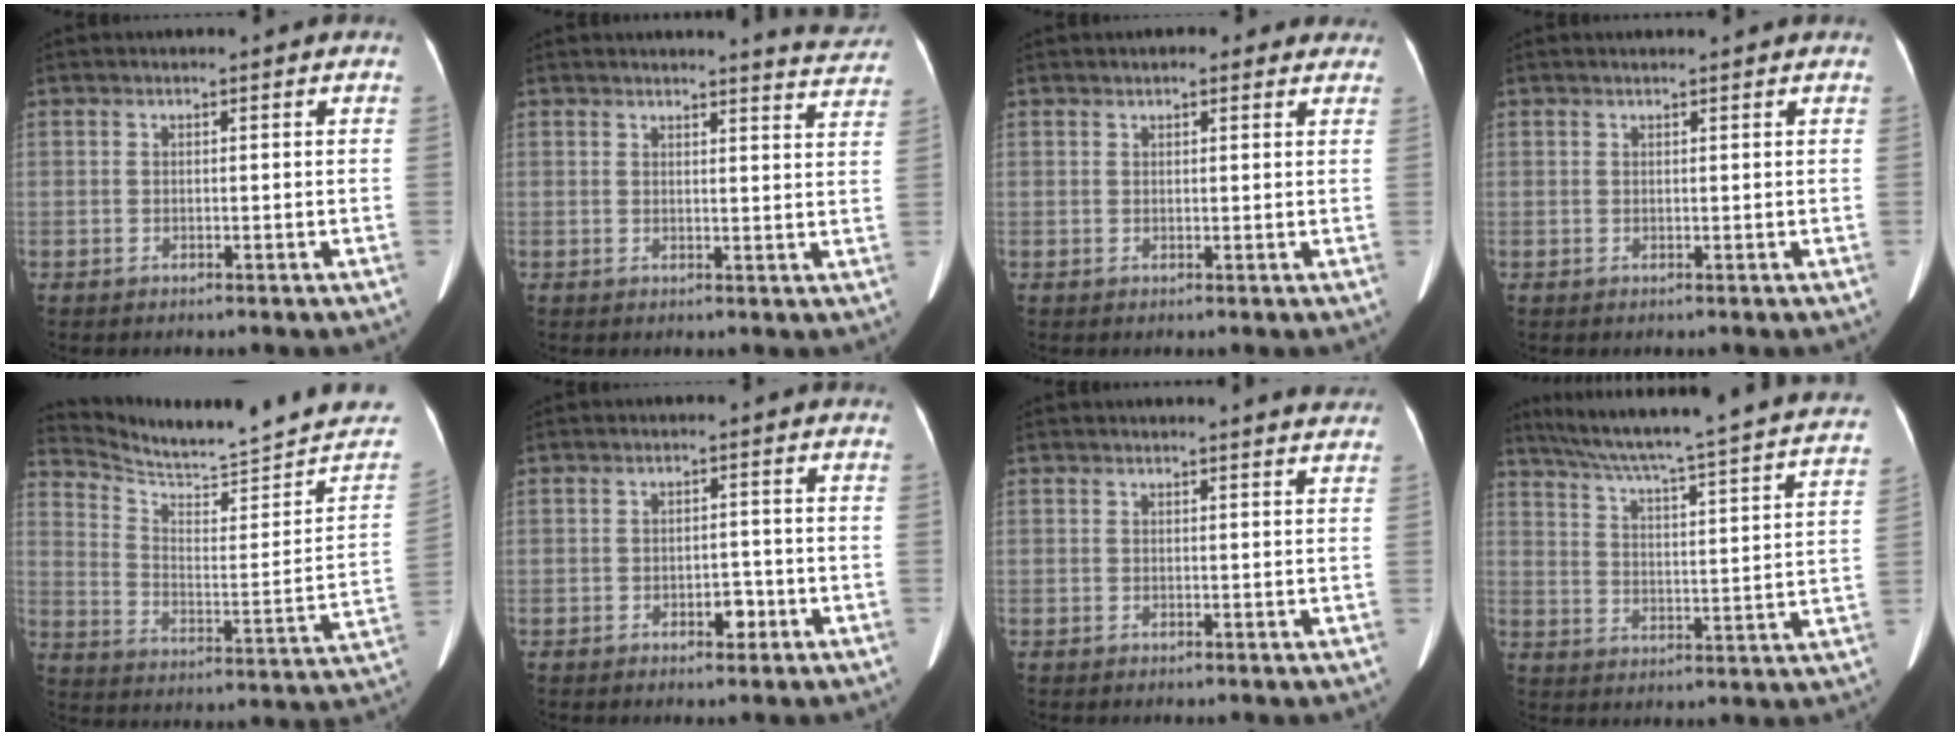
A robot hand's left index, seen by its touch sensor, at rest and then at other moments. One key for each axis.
{"total": 6.4, "fx": 6.3, "fy": -0.1, "fz": 0.5, "tx": -0.007, "ty": -0.030, "tz": 0.054}
{"total": 4.7, "fx": 3.8, "fy": 1.8, "fz": 2.0, "tx": -0.012, "ty": 0.020, "tz": 0.044}
{"total": 2.2, "fx": 2.0, "fy": 0.0, "fz": 0.8, "tx": -0.011, "ty": 0.015, "tz": 0.028}
{"total": 20.8, "fx": 19.8, "fy": 0.6, "fz": 6.3, "tx": -0.108, "ty": -0.095, "tz": 0.274}
{"total": 2.3, "fx": -1.1, "fy": 1.3, "fz": 1.6, "tx": -0.020, "ty": 0.004, "tz": -0.011}
{"total": 5.2, "fx": 5.0, "fy": 0.0, "fz": 1.3, "tx": -0.014, "ty": 0.002, "tz": 0.040}
{"total": 29.2, "fx": 25.6, "fy": 1.0, "fz": 13.9, "tx": -0.223, "ty": -0.048, "tz": 0.326}